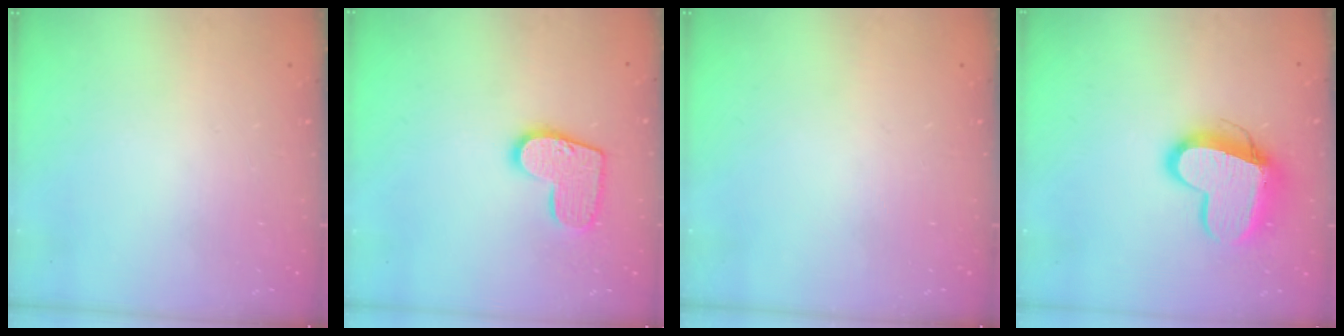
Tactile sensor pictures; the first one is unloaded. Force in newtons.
{"total": 12.0, "press": 11.9, "slide": 0.7}
{"total": 0.0}
{"total": 13.5, "press": 13.5, "slide": 1.1}